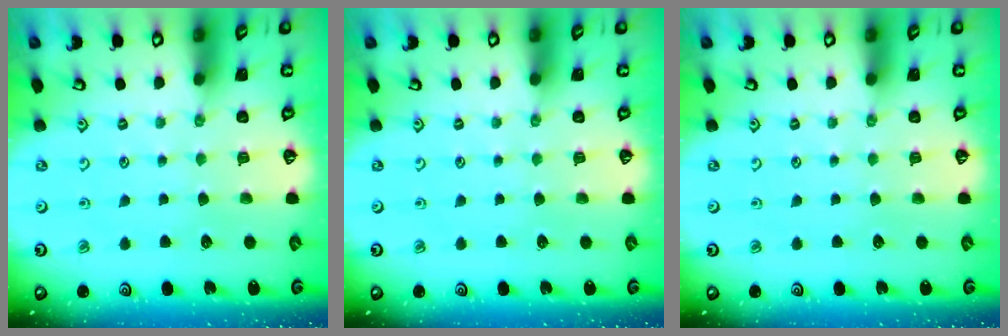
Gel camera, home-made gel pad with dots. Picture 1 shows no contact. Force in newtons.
{"total": 0.0}
{"total": 0.0}